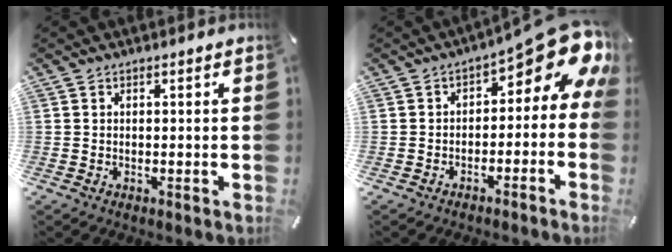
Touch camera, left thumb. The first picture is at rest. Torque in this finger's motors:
{"motor_torque": [2.25, 2.44, 1.10, 0.45, 0.14]}